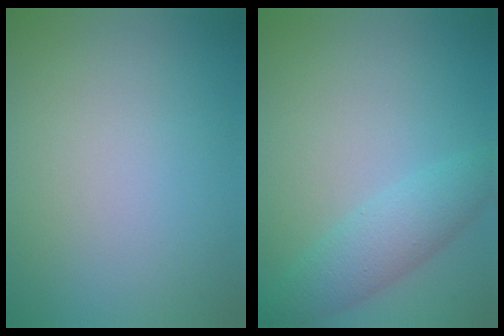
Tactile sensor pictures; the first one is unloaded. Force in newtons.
{"total": 3.6, "press": 3.6, "slide": 0.0}